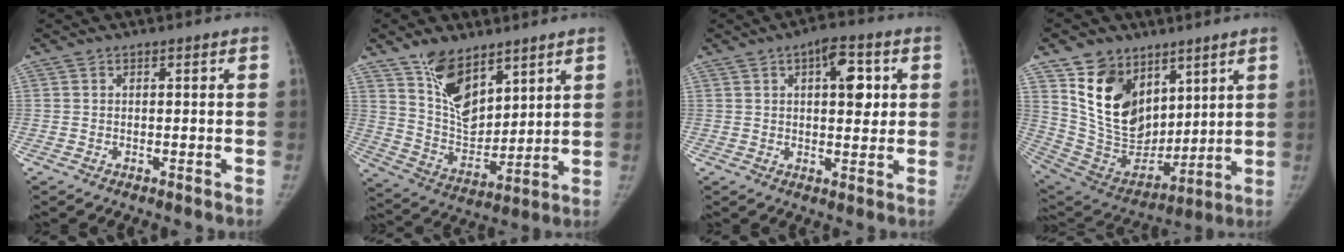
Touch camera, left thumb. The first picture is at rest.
{"total": 13.5, "force": [8.6, 7.0, 7.5], "torque": [-0.094, -0.061, 0.173]}
{"total": 8.1, "force": [2.4, 3.9, 6.7], "torque": [-0.067, -0.002, 0.030]}
{"total": 18.3, "force": [9.5, 12.3, 9.7], "torque": [-0.129, -0.052, 0.197]}